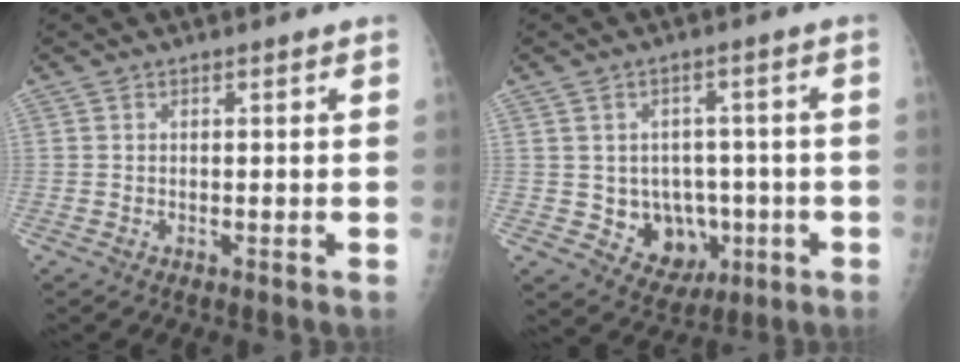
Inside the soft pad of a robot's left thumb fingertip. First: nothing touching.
{"total": 9.4, "force": [-1.7, 7.9, 4.8], "torque": [-0.024, 0.010, -0.006]}